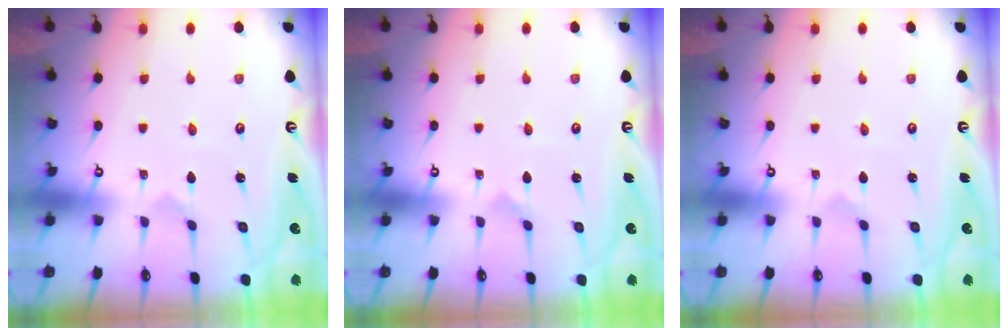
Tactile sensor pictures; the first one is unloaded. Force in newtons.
{"total": 0.0}
{"total": 0.0}